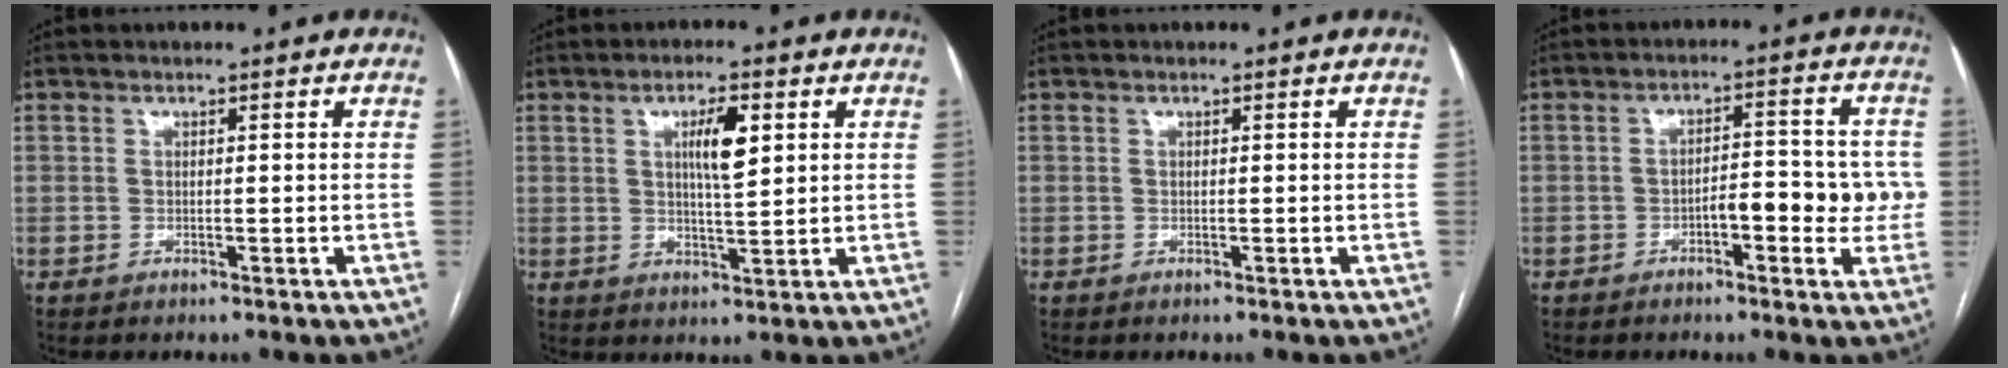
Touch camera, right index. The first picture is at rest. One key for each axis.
{"total": 5.5, "fx": 1.8, "fy": 1.0, "fz": 5.1, "tx": -0.089, "ty": 0.002, "tz": 0.033}
{"total": 0.0}
{"total": 7.3, "fx": -1.6, "fy": 2.7, "fz": 6.6, "tx": -0.083, "ty": 0.025, "tz": -0.021}